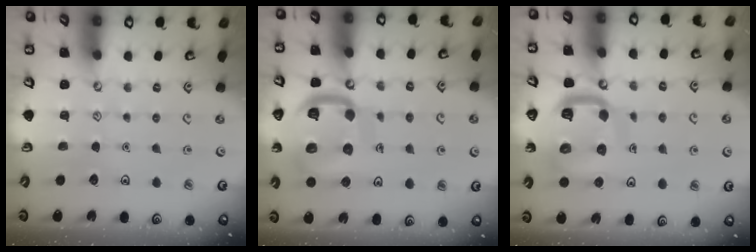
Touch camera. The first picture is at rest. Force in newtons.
{"total": 17.0, "press": 16.9, "slide": 1.9}
{"total": 13.3, "press": 13.2, "slide": 1.6}